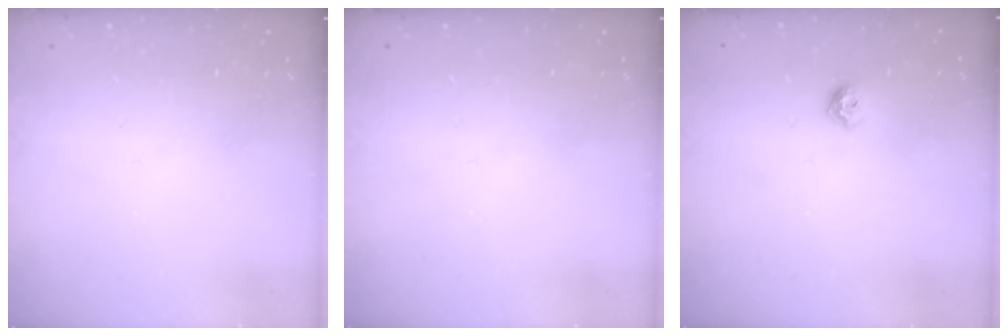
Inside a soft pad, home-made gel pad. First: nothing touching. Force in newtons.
{"total": 0.0}
{"total": 5.9, "press": 5.8, "slide": 1.0}